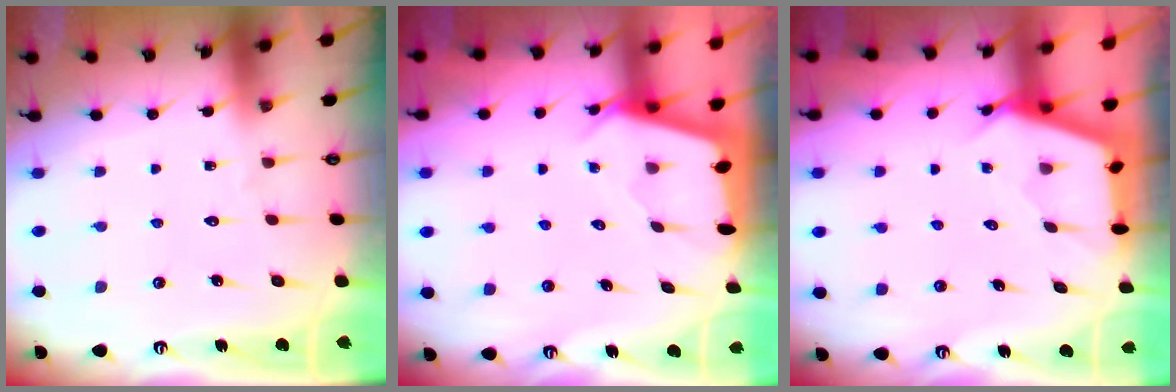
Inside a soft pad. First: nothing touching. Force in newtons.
{"total": 2.5, "press": 2.5, "slide": 0.2}
{"total": 2.7, "press": 2.7, "slide": 0.3}